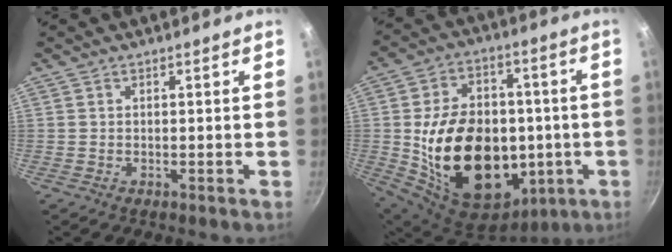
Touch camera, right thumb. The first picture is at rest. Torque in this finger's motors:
{"motor_torque": [-1.11, 2.68, 2.21, -0.57, 0.29]}